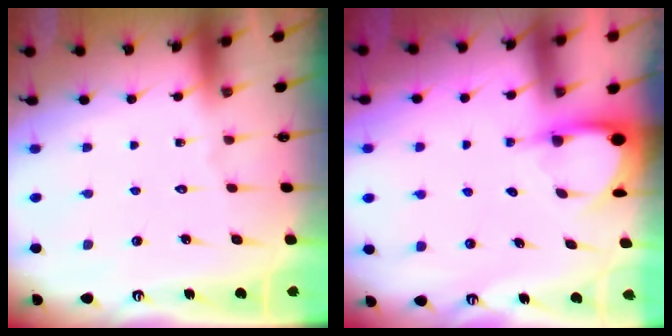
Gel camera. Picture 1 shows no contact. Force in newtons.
{"total": 3.6, "press": 3.6, "slide": 0.3}